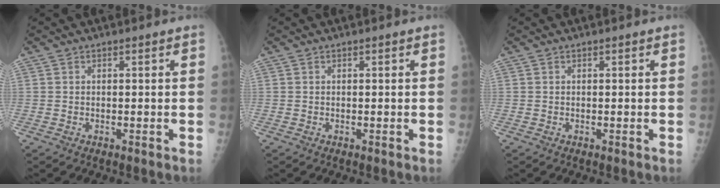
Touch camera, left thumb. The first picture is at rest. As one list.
[{"total": 0.0}, {"total": 0.0}]